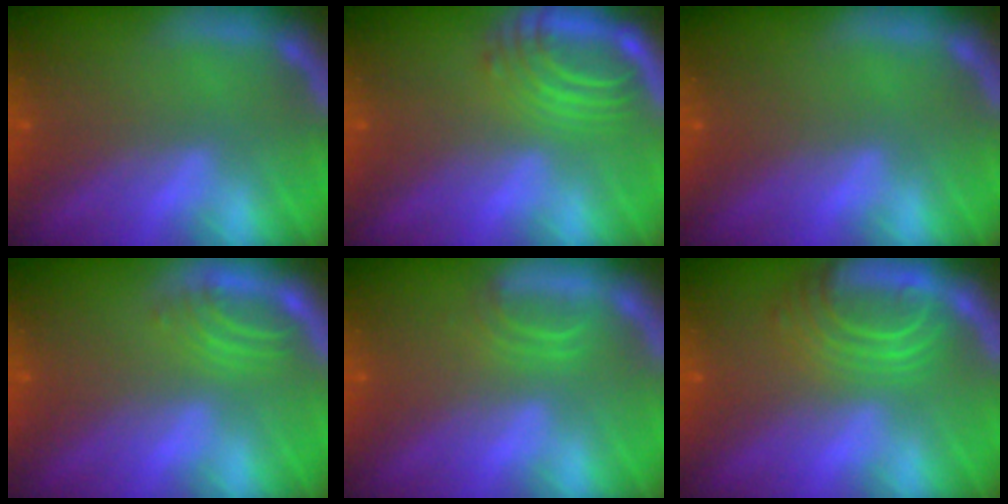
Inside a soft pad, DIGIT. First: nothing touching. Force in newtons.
{"total": 5.5}
{"total": 0.0}
{"total": 2.5}
{"total": 1.9}
{"total": 6.1}